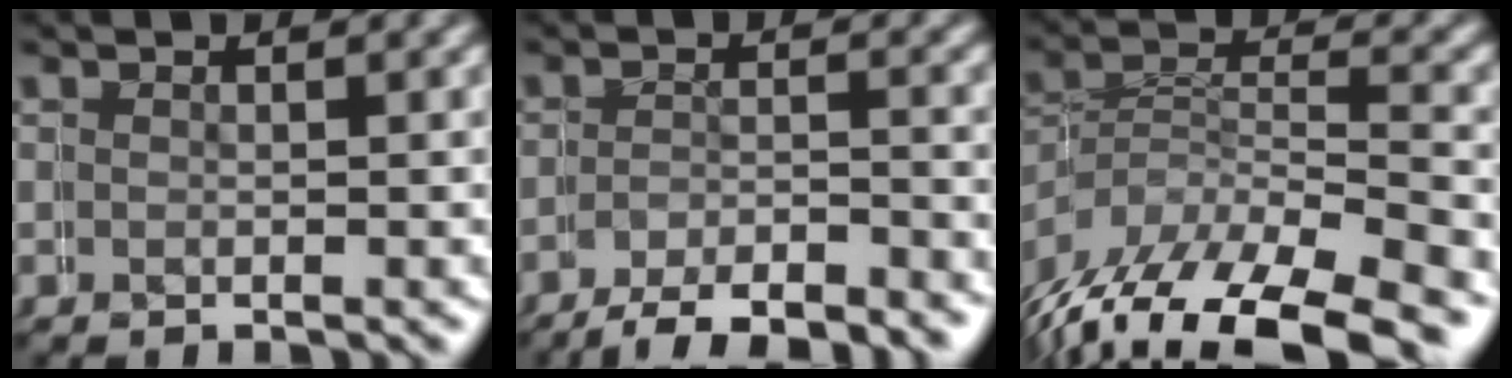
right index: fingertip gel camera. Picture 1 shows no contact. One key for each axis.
{"total": 7.2, "fx": -6.7, "fy": 2.2, "fz": 1.2, "tx": -0.022, "ty": -0.023, "tz": -0.099}
{"total": 7.9, "fx": -5.2, "fy": 4.4, "fz": 4.0, "tx": -0.103, "ty": -0.028, "tz": -0.068}